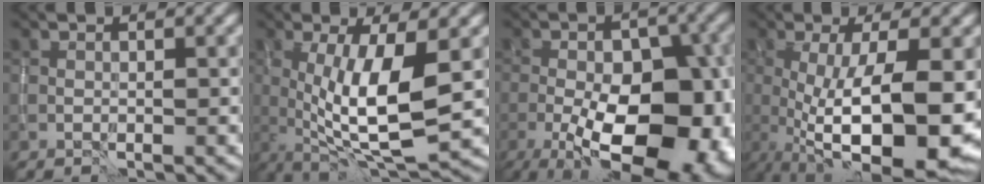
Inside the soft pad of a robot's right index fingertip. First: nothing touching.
{"total": 8.7, "force": [0.1, 2.7, 8.3], "torque": [-0.147, -0.013, 0.008]}
{"total": 15.7, "force": [-4.7, 7.9, 12.7], "torque": [-0.163, -0.008, -0.066]}
{"total": 12.5, "force": [-2.2, 4.1, 11.6], "torque": [-0.187, -0.018, -0.029]}